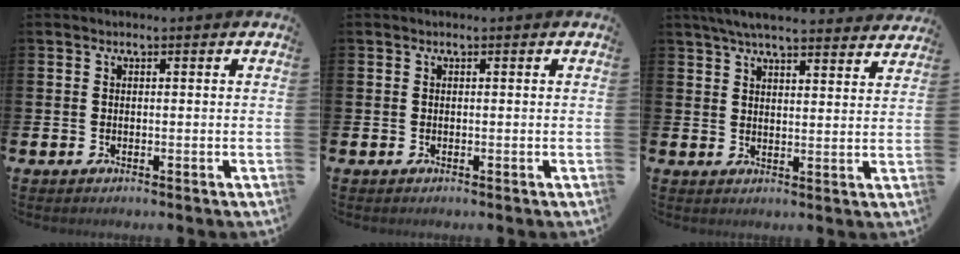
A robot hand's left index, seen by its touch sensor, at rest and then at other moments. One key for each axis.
{"total": 0.0}
{"total": 5.8, "fx": 5.5, "fy": 0.6, "fz": 1.7, "tx": -0.046, "ty": -0.024, "tz": 0.100}